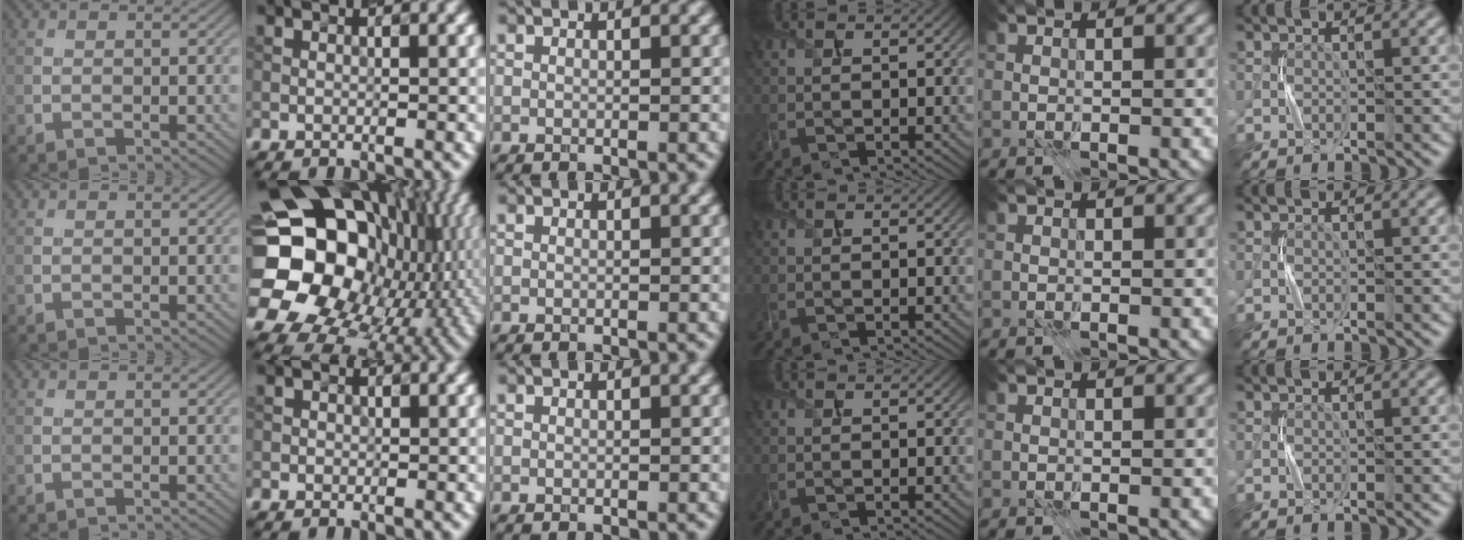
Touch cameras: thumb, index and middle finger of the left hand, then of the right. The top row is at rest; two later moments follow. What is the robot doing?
{"motion": "press", "object": "joystick"}